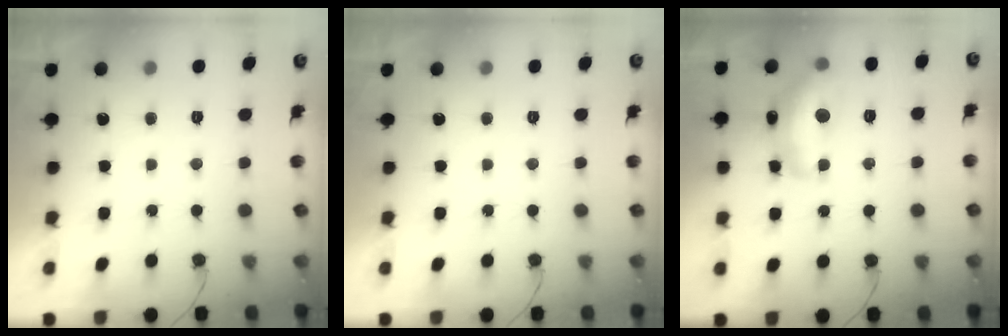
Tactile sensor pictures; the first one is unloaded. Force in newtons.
{"total": 0.0}
{"total": 14.8, "press": 14.8, "slide": 1.1}